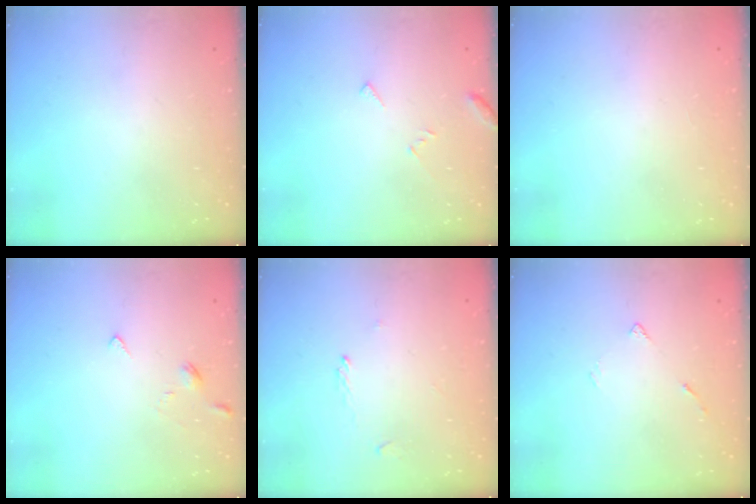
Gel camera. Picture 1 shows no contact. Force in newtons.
{"total": 4.3, "press": 4.2, "slide": 0.4}
{"total": 1.7, "press": 1.6, "slide": 0.2}
{"total": 2.8, "press": 2.8, "slide": 0.6}
{"total": 1.2, "press": 1.1, "slide": 0.3}
{"total": 3.8, "press": 3.8, "slide": 0.5}